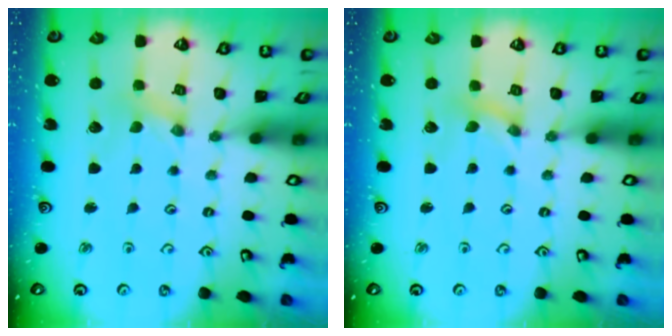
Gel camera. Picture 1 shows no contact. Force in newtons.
{"total": 0.0}